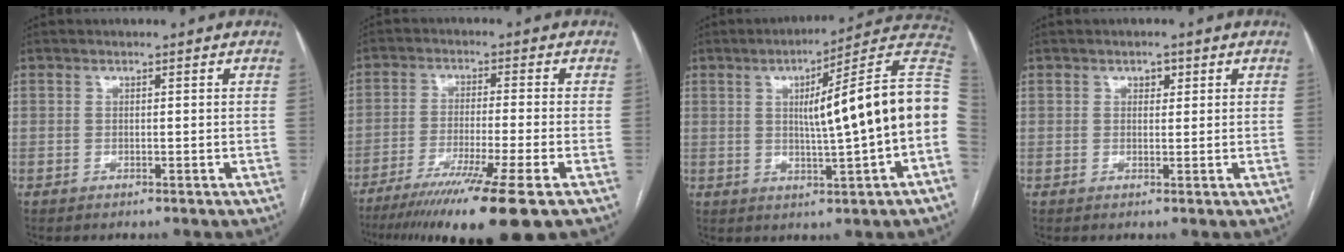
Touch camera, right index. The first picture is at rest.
{"total": 14.8, "force": [-10.3, -1.4, 10.6], "torque": [-0.162, -0.047, -0.166]}
{"total": 17.1, "force": [0.8, -0.4, 17.1], "torque": [-0.212, 0.032, 0.005]}
{"total": 1.5, "force": [0.7, 1.0, 0.9], "torque": [-0.012, 0.003, 0.010]}